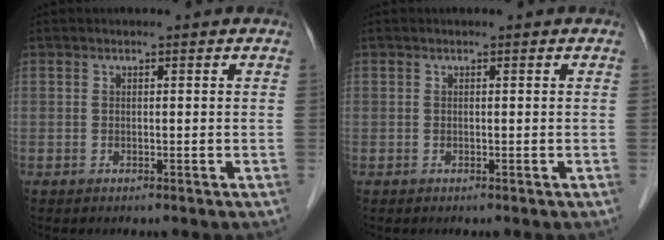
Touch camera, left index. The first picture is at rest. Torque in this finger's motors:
{"motor_torque": [0.00, 0.00, 0.00, 0.00]}